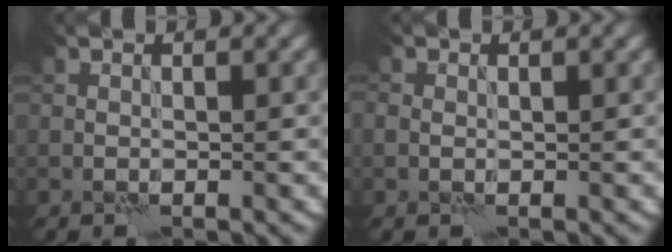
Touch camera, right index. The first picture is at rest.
{"total": 1.0, "force": [-0.1, 0.8, 0.5], "torque": [-0.009, -0.001, -0.002]}